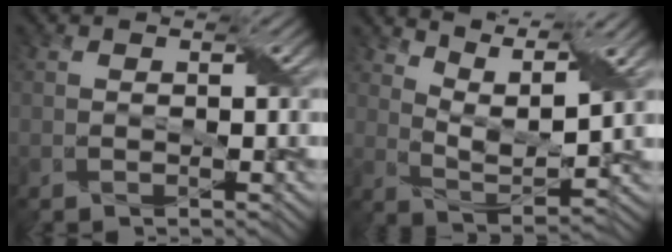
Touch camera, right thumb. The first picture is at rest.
{"total": 9.4, "force": [7.1, 2.0, 5.7], "torque": [-0.113, -0.012, 0.124]}